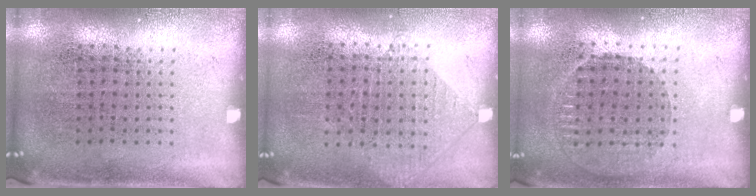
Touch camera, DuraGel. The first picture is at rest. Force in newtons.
{"total": 1.0, "press": 0.9, "slide": 0.3}
{"total": 0.8, "press": 0.8, "slide": 0.2}